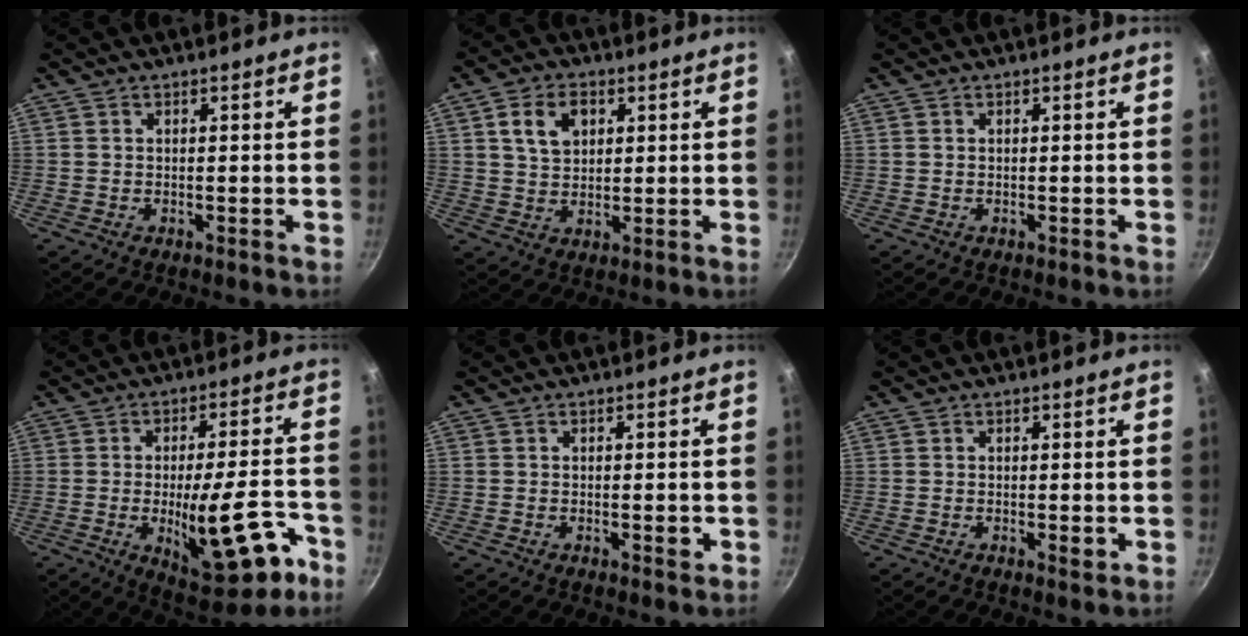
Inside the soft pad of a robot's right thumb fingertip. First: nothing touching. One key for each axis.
{"total": 7.6, "fx": 2.6, "fy": 5.3, "fz": 4.7, "tx": -0.066, "ty": 0.000, "tz": 0.046}
{"total": 0.0}
{"total": 17.8, "fx": -6.6, "fy": 6.5, "fz": 15.2, "tx": -0.186, "ty": 0.029, "tz": -0.078}
{"total": 2.0, "fx": -0.5, "fy": 0.8, "fz": 1.7, "tx": -0.019, "ty": 0.003, "tz": -0.007}
{"total": 1.4, "fx": -0.2, "fy": 0.6, "fz": 1.2, "tx": -0.020, "ty": -0.003, "tz": -0.004}